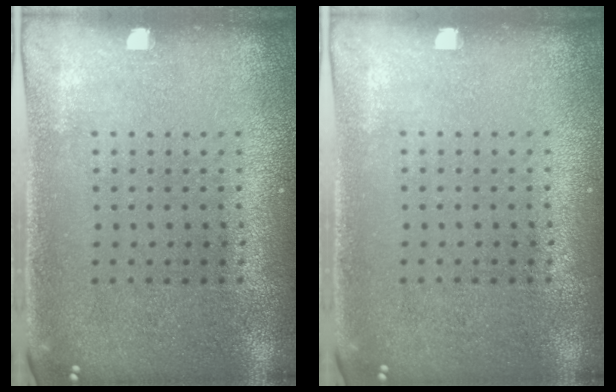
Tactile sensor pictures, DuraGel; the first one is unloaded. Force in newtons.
{"total": 0.0}